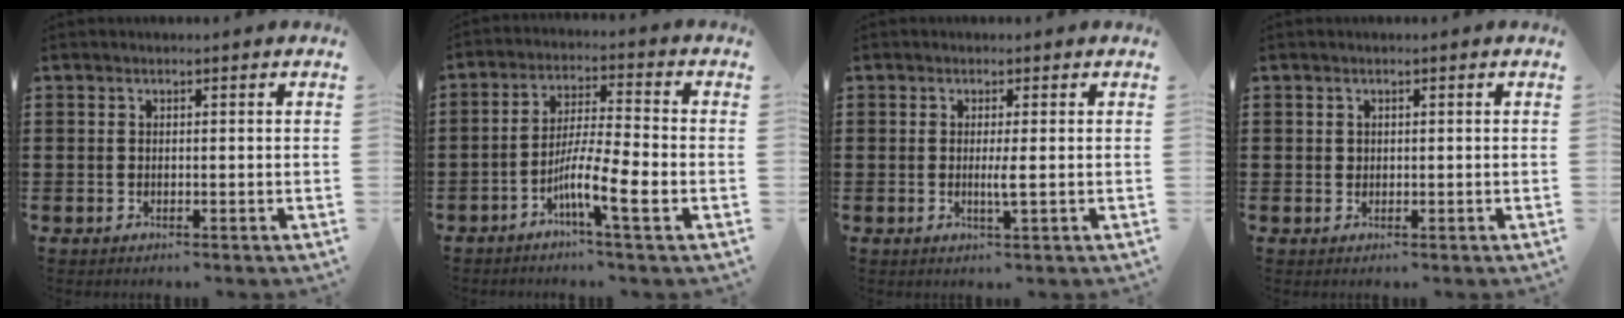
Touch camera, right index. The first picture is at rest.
{"total": 8.1, "force": [-3.7, 0.7, 7.2], "torque": [-0.139, -0.008, -0.072]}
{"total": 2.0, "force": [-0.2, -0.2, 2.0], "torque": [-0.037, -0.007, -0.006]}
{"total": 0.7, "force": [0.2, 0.6, 0.1], "torque": [-0.003, 0.003, 0.005]}